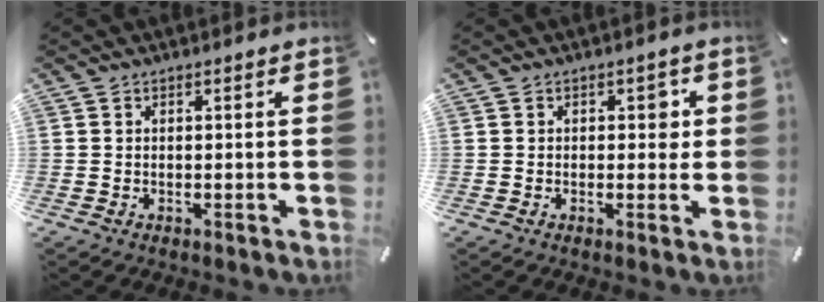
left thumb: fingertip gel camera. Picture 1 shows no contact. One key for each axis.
{"total": 2.7, "fx": 0.4, "fy": 1.8, "fz": 2.0, "tx": -0.008, "ty": -0.003, "tz": -0.003}